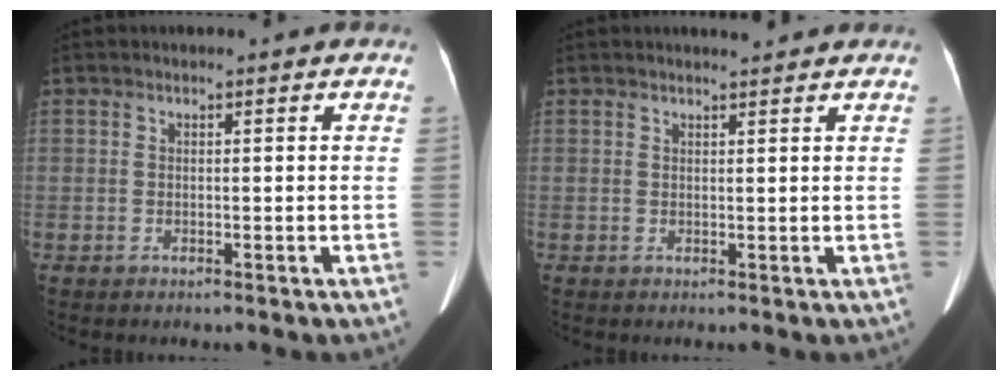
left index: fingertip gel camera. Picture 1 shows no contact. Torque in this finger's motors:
{"motor_torque": [-0.11, -0.06, -0.01, 0.02]}